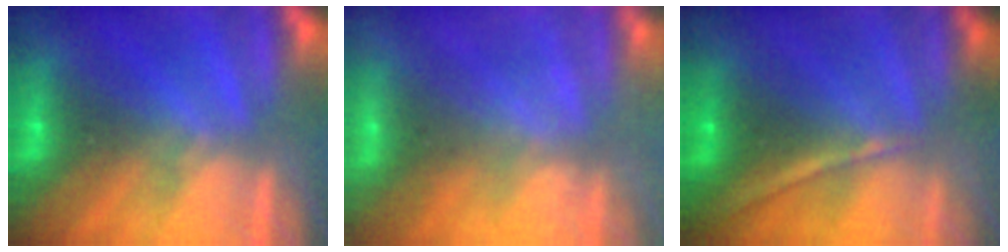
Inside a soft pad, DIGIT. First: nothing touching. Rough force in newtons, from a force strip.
{"total": 2.3}
{"total": 1.3}